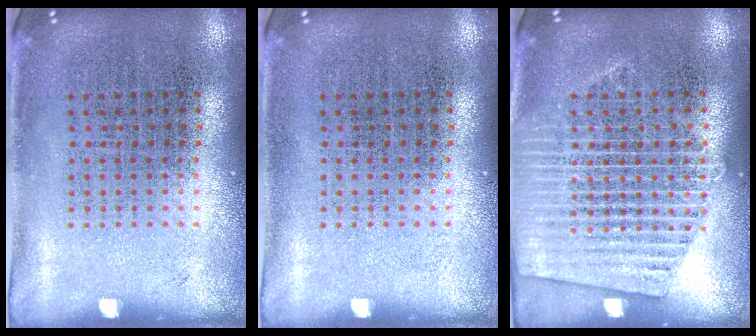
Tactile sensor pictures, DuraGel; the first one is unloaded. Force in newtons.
{"total": 0.0}
{"total": 1.6, "press": 1.6, "slide": 0.2}